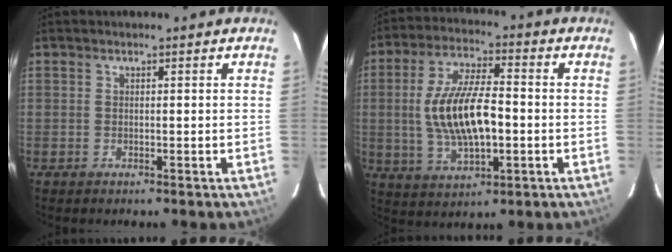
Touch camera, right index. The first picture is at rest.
{"total": 14.0, "force": [-1.1, 5.5, 12.8], "torque": [-0.255, 0.002, -0.012]}